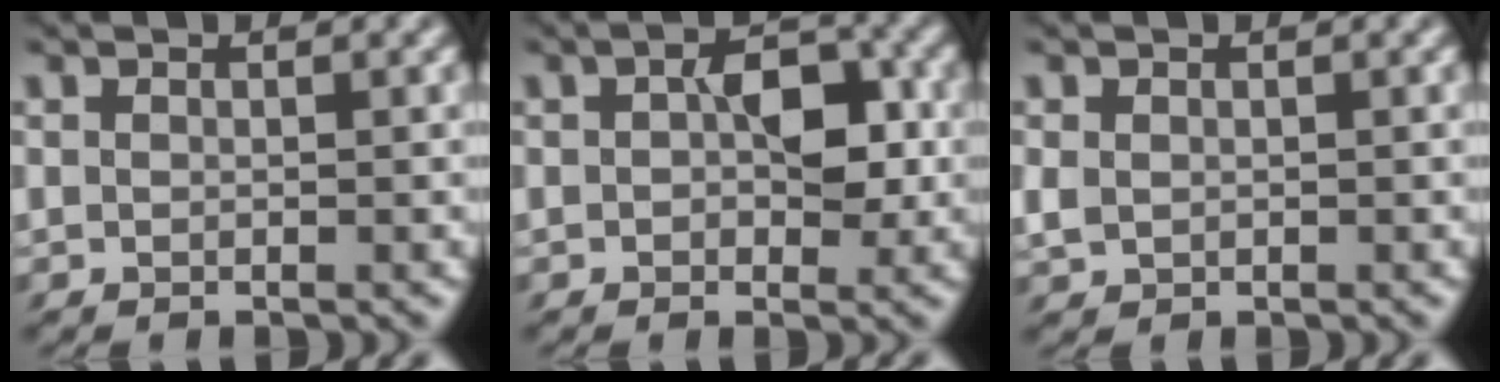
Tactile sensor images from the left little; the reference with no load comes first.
{"total": 5.5, "force": [0.1, 3.3, 4.4], "torque": [-0.069, 0.006, -0.003]}
{"total": 1.5, "force": [-0.1, 1.1, 0.9], "torque": [-0.026, -0.001, -0.001]}